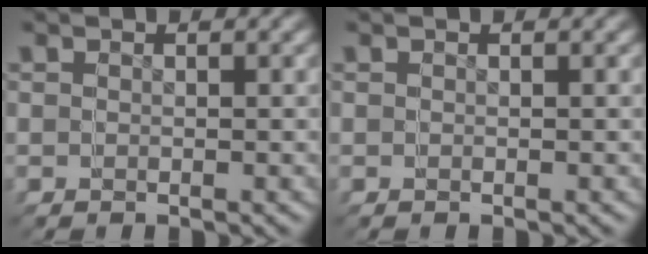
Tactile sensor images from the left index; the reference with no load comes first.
{"total": 0.0}